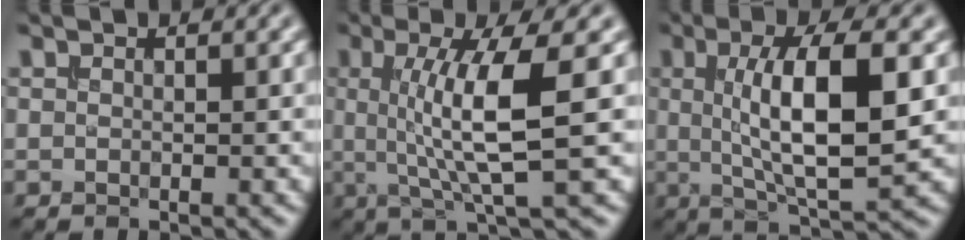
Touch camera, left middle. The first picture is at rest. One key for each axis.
{"total": 7.0, "fx": 0.6, "fy": 1.3, "fz": 6.8, "tx": -0.120, "ty": -0.002, "tz": 0.012}
{"total": 8.8, "fx": 0.9, "fy": 2.3, "fz": 8.5, "tx": -0.136, "ty": -0.002, "tz": 0.019}